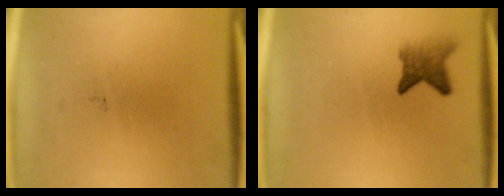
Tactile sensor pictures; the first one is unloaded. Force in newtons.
{"total": 3.2}